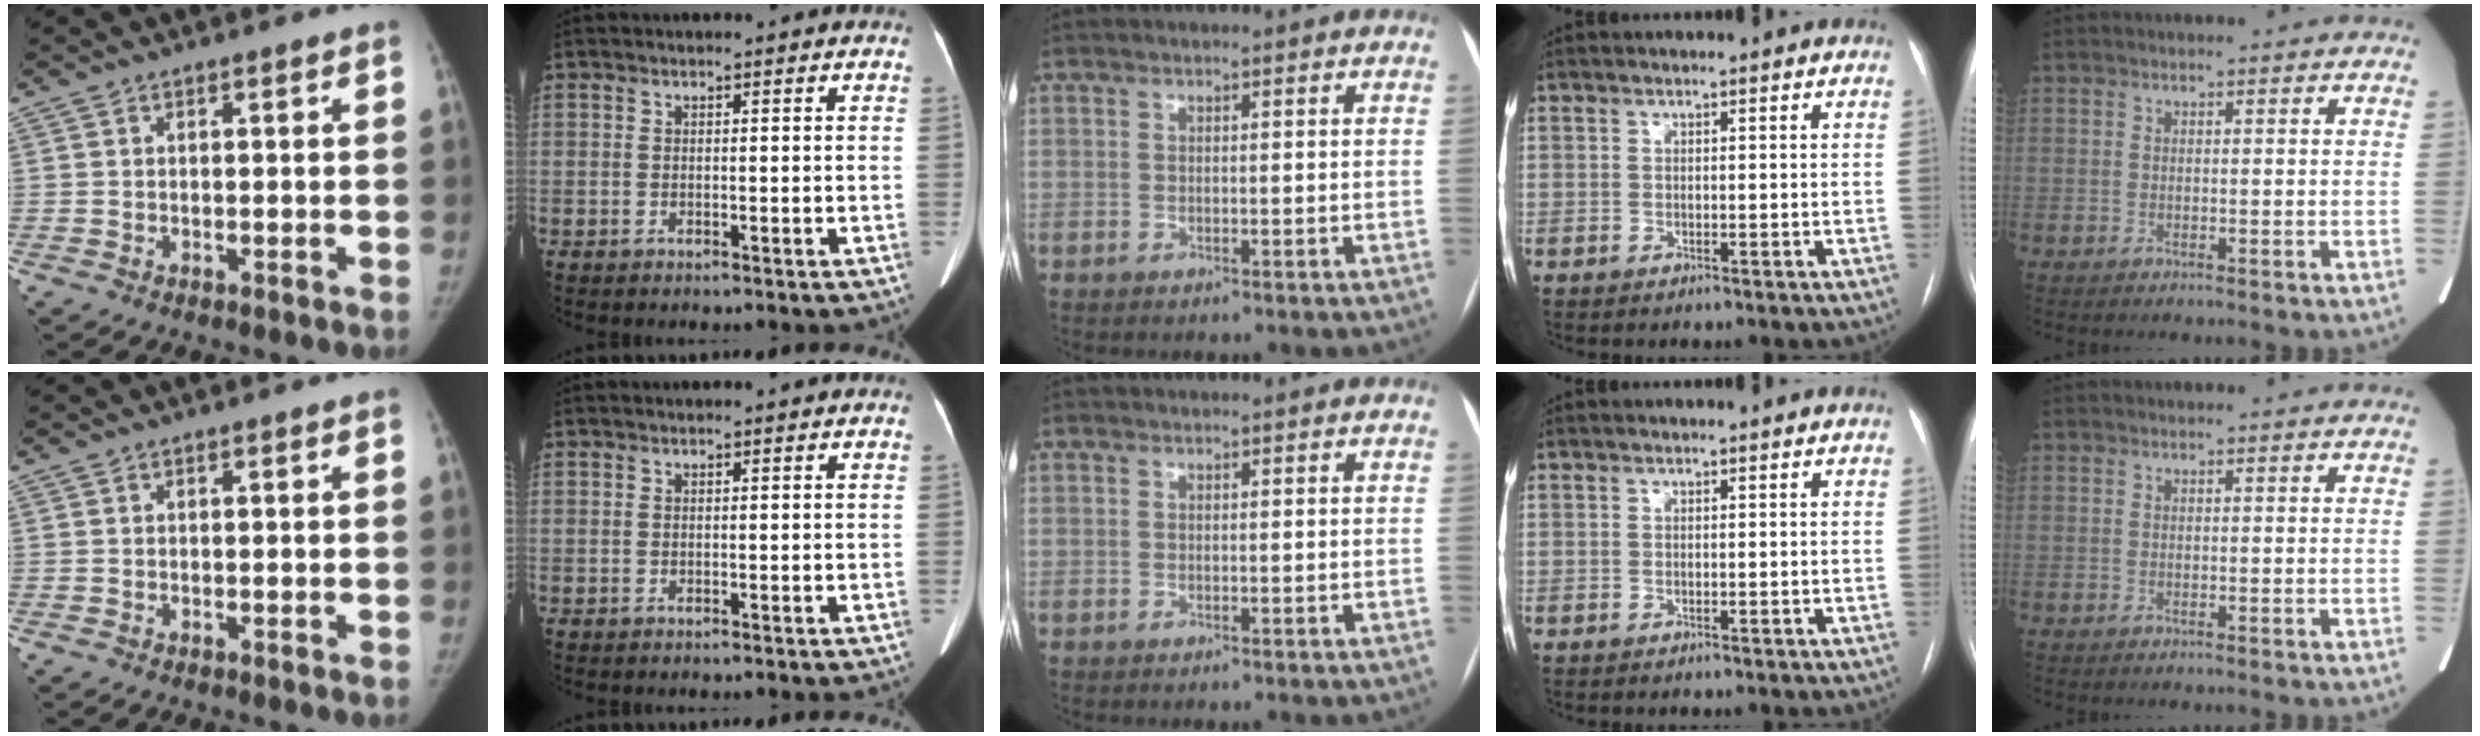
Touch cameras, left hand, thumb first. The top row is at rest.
{}